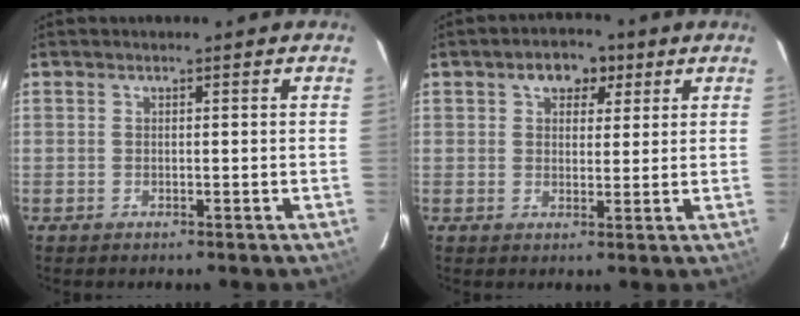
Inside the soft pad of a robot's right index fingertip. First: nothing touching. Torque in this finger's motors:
{"motor_torque": [0.11, 0.04, 0.18, 0.05]}